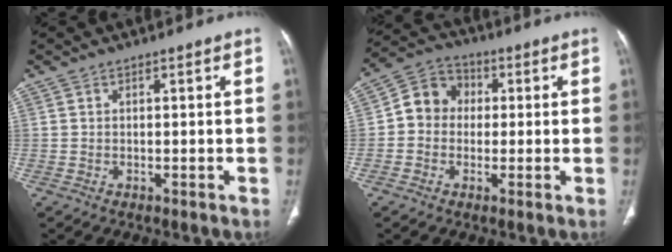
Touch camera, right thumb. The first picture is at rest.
{"total": 7.8, "force": [0.0, 7.0, 3.6], "torque": [-0.037, 0.025, -0.016]}